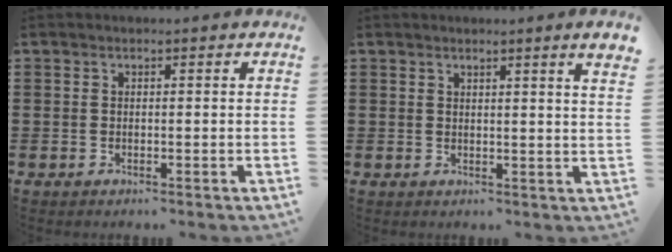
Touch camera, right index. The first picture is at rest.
{"total": 2.1, "force": [1.6, -0.7, 1.0], "torque": [-0.021, -0.007, 0.029]}